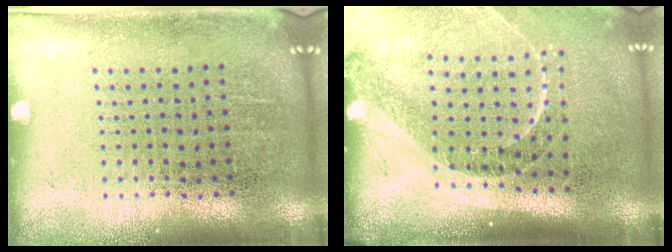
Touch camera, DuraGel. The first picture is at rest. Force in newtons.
{"total": 1.4, "press": 1.3, "slide": 0.7}